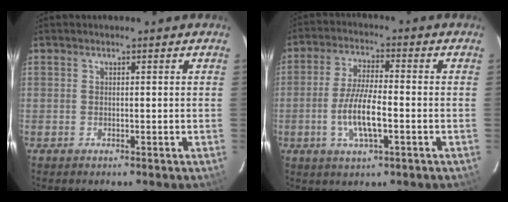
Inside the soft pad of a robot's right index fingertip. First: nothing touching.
{"total": 8.7, "force": [-2.5, 2.3, 8.0], "torque": [-0.159, -0.004, -0.049]}